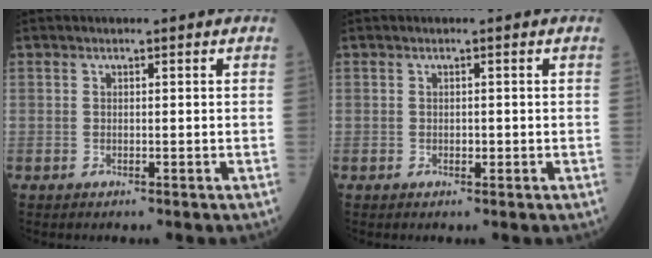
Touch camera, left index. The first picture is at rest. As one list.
[{"total": 0.6, "force": [-0.1, 0.3, 0.5], "torque": [-0.007, 0.001, -0.002]}]